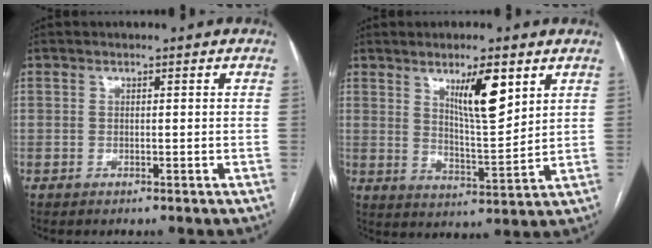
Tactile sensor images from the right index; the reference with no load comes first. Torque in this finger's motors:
{"motor_torque": [0.68, 0.67, 0.34, 0.09]}